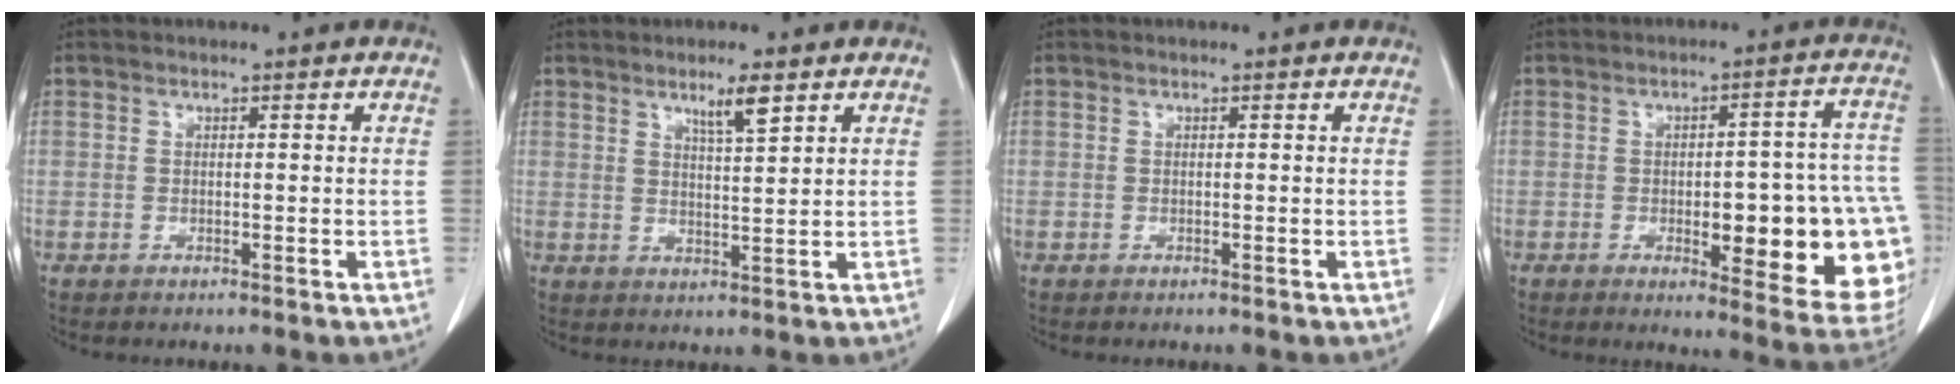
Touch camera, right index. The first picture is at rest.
{"total": 4.0, "force": [2.6, 0.1, 3.0], "torque": [-0.054, -0.005, 0.047]}
{"total": 0.0}
{"total": 20.1, "force": [-4.1, 5.5, 18.9], "torque": [-0.144, 0.026, -0.028]}